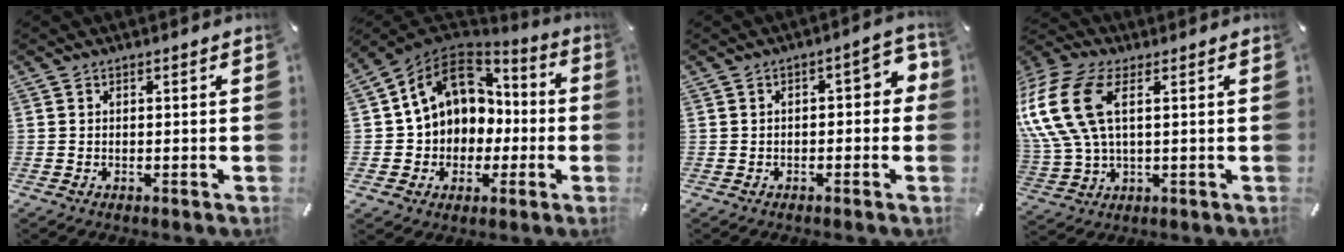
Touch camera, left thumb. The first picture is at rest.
{"total": 12.1, "force": [3.0, 10.9, 4.2], "torque": [-0.093, -0.008, 0.068]}
{"total": 6.1, "force": [-0.3, 3.1, 5.2], "torque": [-0.073, 0.012, -0.013]}
{"total": 16.7, "force": [4.5, 9.6, 12.8], "torque": [-0.298, -0.006, 0.082]}